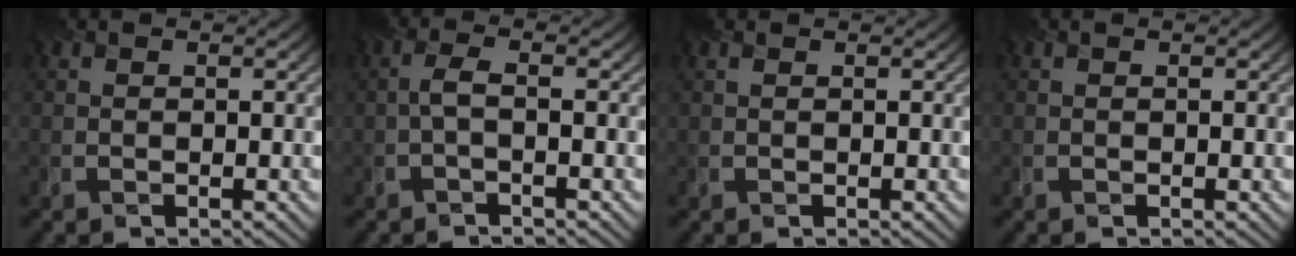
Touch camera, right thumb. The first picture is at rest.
{"total": 1.9, "force": [-0.3, 0.4, 1.9], "torque": [-0.041, 0.008, -0.013]}
{"total": 0.7, "force": [0.6, 0.0, 0.4], "torque": [-0.013, 0.007, 0.009]}
{"total": 0.0}